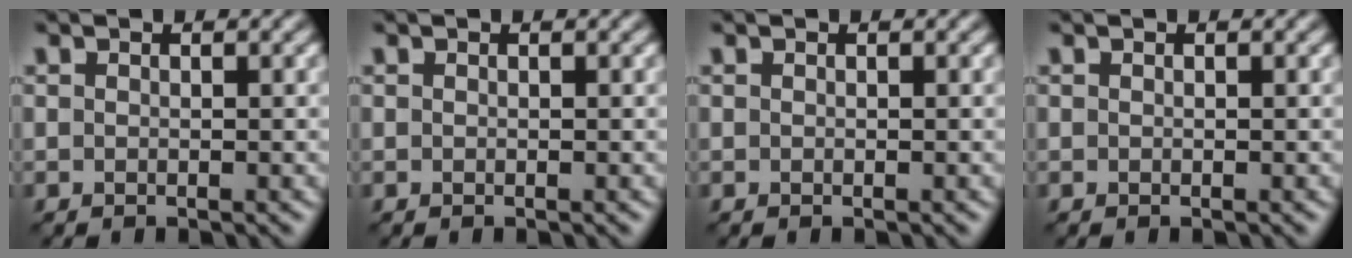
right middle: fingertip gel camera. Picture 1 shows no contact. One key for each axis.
{"total": 0.0}
{"total": 0.0}
{"total": 0.0}